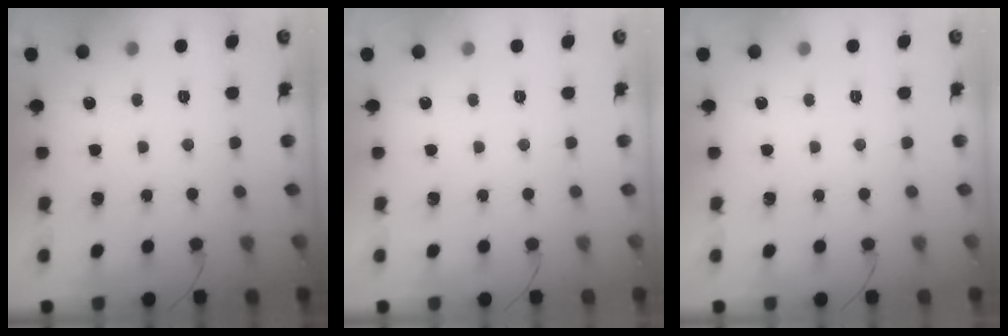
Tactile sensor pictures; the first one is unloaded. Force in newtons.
{"total": 0.0}
{"total": 0.0}